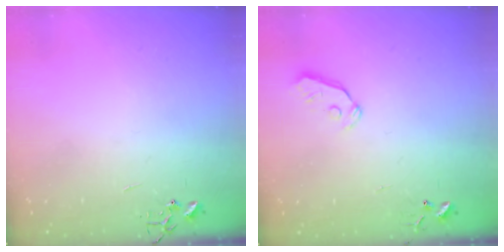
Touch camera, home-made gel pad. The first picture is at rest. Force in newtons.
{"total": 3.0, "press": 3.0, "slide": 0.3}